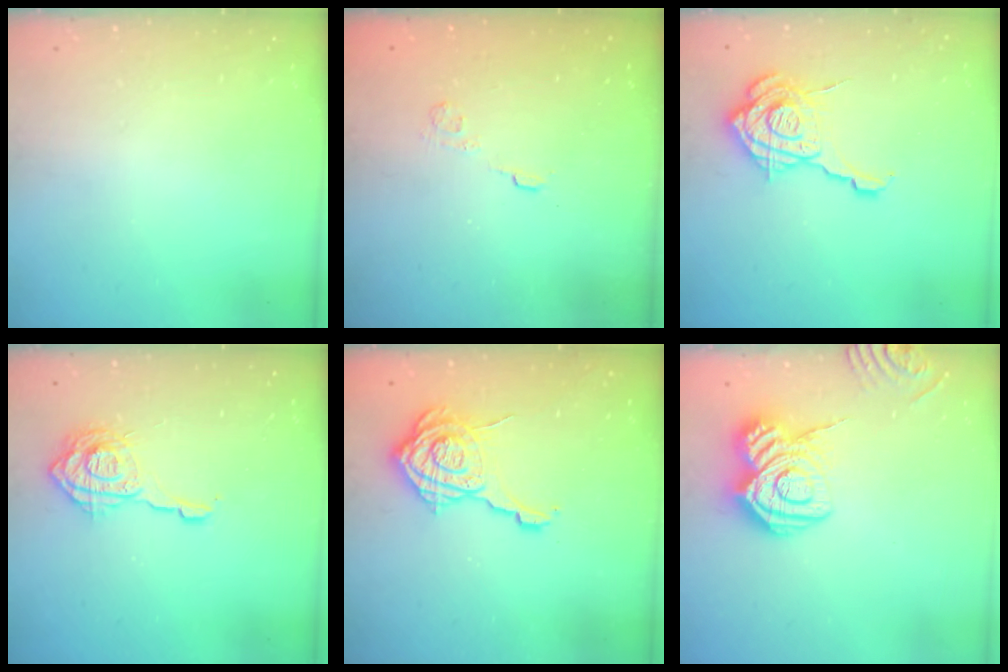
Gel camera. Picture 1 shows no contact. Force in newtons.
{"total": 2.7, "press": 2.3, "slide": 1.4}
{"total": 18.2, "press": 18.1, "slide": 2.0}
{"total": 12.4, "press": 12.4, "slide": 1.3}
{"total": 14.4, "press": 14.4, "slide": 0.9}
{"total": 14.7, "press": 14.6, "slide": 1.0}